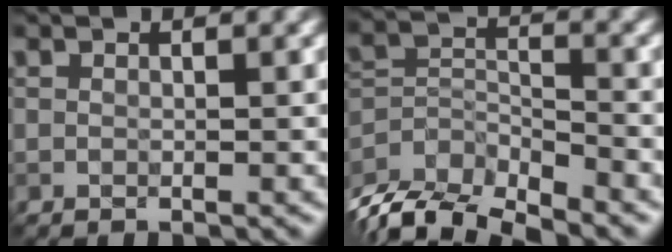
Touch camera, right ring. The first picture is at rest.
{"total": 7.5, "force": [-6.8, 1.9, 2.8], "torque": [-0.053, -0.013, -0.114]}